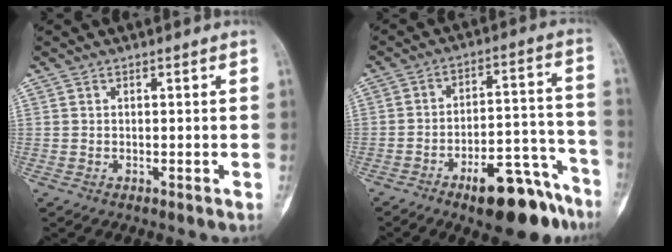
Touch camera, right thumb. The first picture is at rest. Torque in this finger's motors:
{"motor_torque": [3.12, 0.40, 0.79, -1.98, 0.09]}